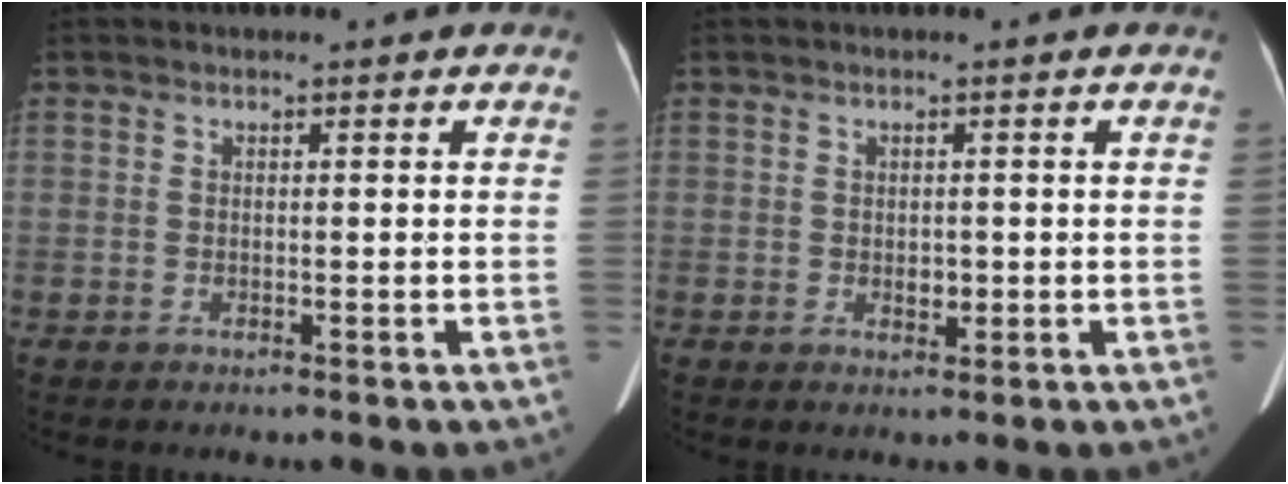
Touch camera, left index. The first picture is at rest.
{"total": 1.3, "force": [-0.2, 1.0, 0.9], "torque": [-0.014, -0.001, -0.001]}